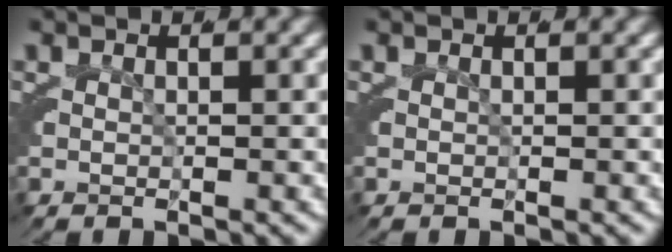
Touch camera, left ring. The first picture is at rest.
{"total": 0.0}